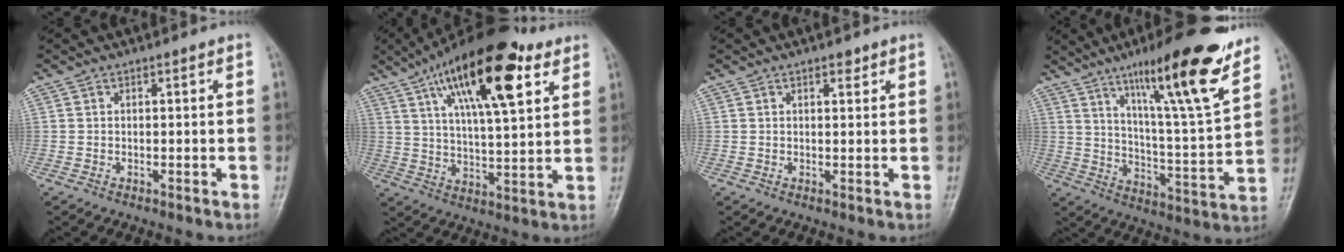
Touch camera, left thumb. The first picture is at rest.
{"total": 21.8, "force": [11.0, 7.3, 17.4], "torque": [-0.263, -0.020, 0.179]}
{"total": 1.6, "force": [1.1, 0.7, 1.0], "torque": [-0.006, -0.005, 0.014]}
{"total": 20.2, "force": [13.0, 2.6, 15.3], "torque": [-0.212, -0.070, 0.207]}